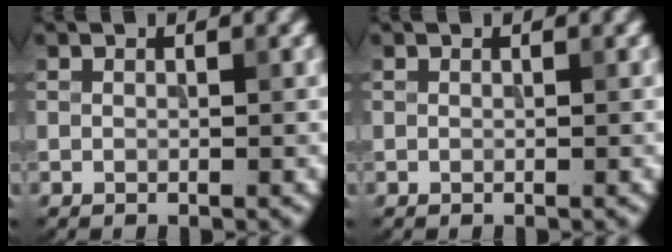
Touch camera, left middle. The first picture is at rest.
{"total": 0.0}